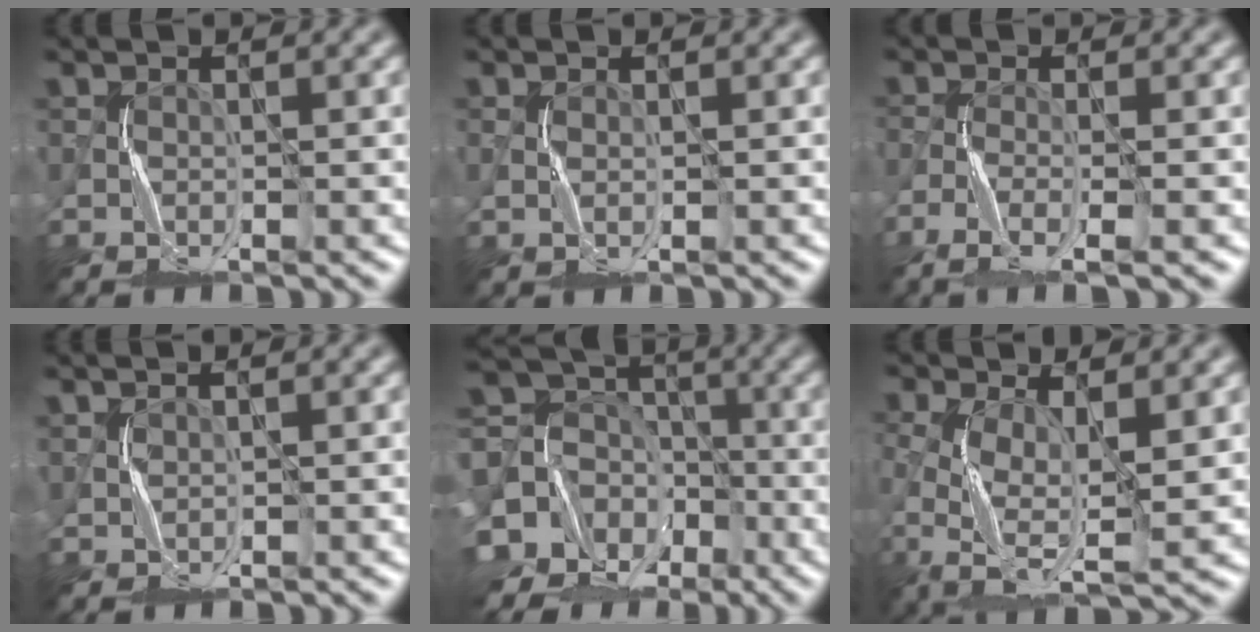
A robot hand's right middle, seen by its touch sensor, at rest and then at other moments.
{"total": 0.0}
{"total": 3.6, "force": [-3.0, 0.5, 1.9], "torque": [-0.041, -0.007, -0.065]}
{"total": 0.9, "force": [0.6, 0.0, -0.6], "torque": [0.009, 0.000, 0.016]}
{"total": 13.2, "force": [-6.0, 11.3, 3.1], "torque": [-0.115, -0.020, -0.111]}
{"total": 5.7, "force": [-1.1, 2.7, 4.9], "torque": [-0.117, -0.009, -0.025]}